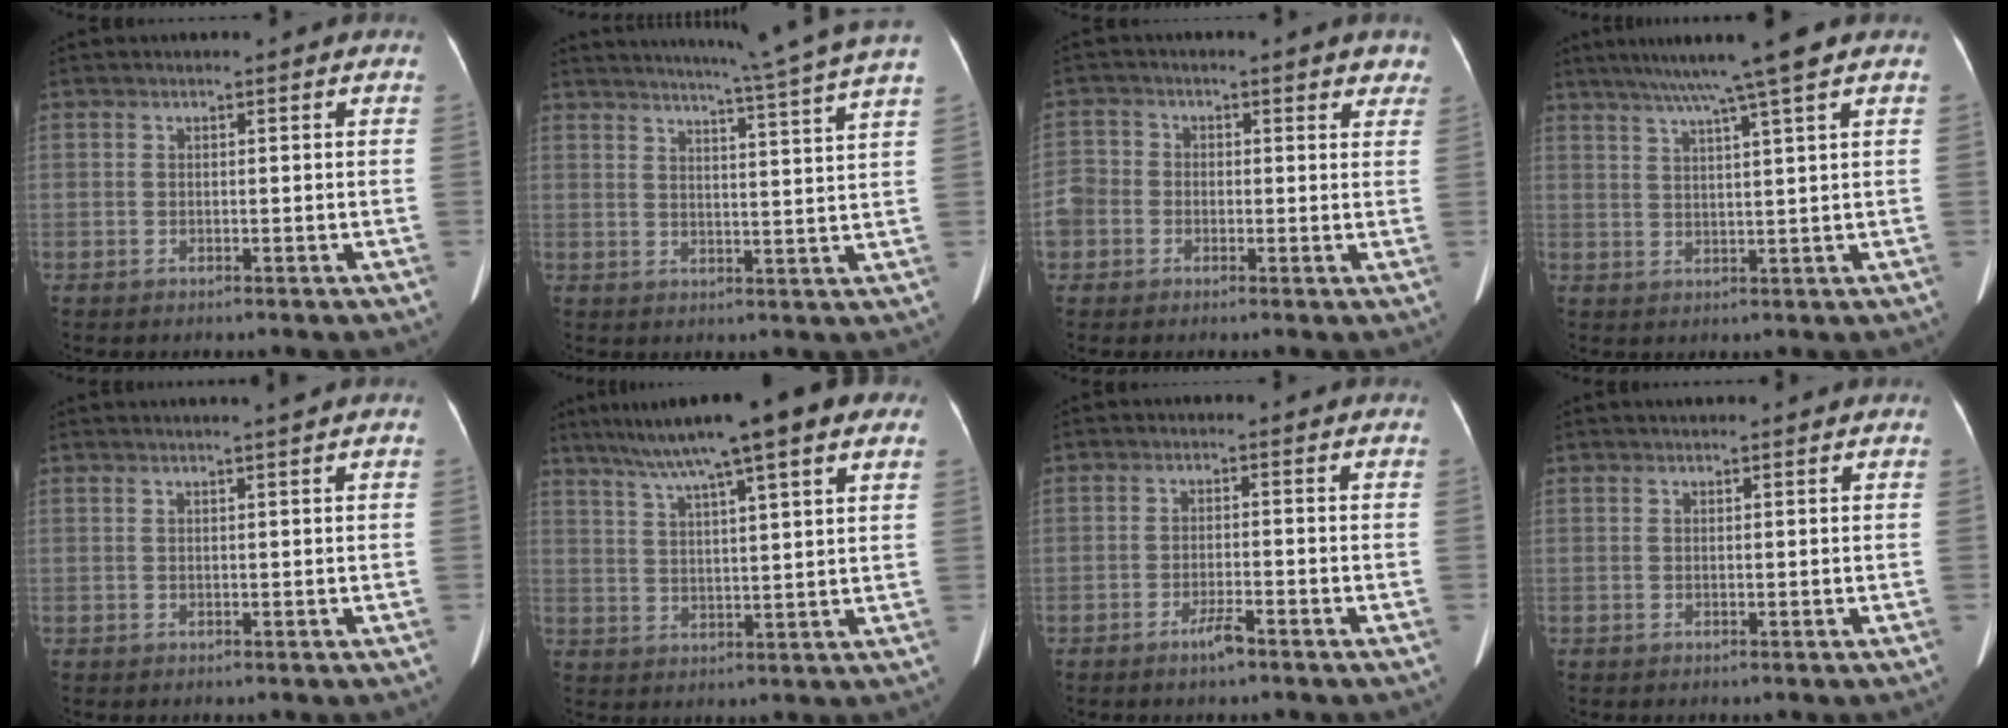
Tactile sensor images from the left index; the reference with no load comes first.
{"total": 16.1, "force": [14.0, -2.6, 7.7], "torque": [-0.126, -0.042, 0.168]}
{"total": 10.5, "force": [1.0, 9.8, 3.7], "torque": [-0.085, 0.043, 0.020]}
{"total": 8.8, "force": [6.4, -1.8, 5.7], "torque": [-0.095, 0.018, 0.096]}
{"total": 1.9, "force": [1.5, -0.6, 1.0], "torque": [-0.012, 0.004, 0.027]}
{"total": 15.9, "force": [11.1, 1.3, 11.4], "torque": [-0.177, 0.045, 0.158]}
{"total": 2.3, "force": [-1.7, 0.1, 1.5], "torque": [-0.032, -0.003, -0.031]}
{"total": 2.7, "force": [2.3, 0.5, 1.3], "torque": [-0.014, 0.024, 0.032]}